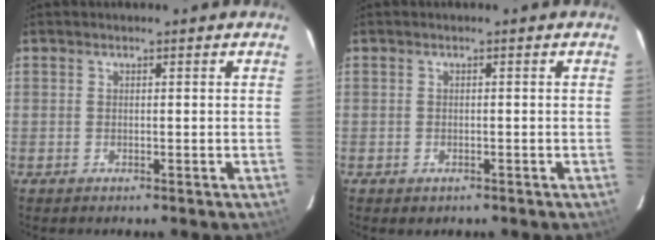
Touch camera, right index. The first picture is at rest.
{"total": 1.2, "force": [-0.6, 1.0, 0.4], "torque": [-0.006, 0.000, -0.007]}